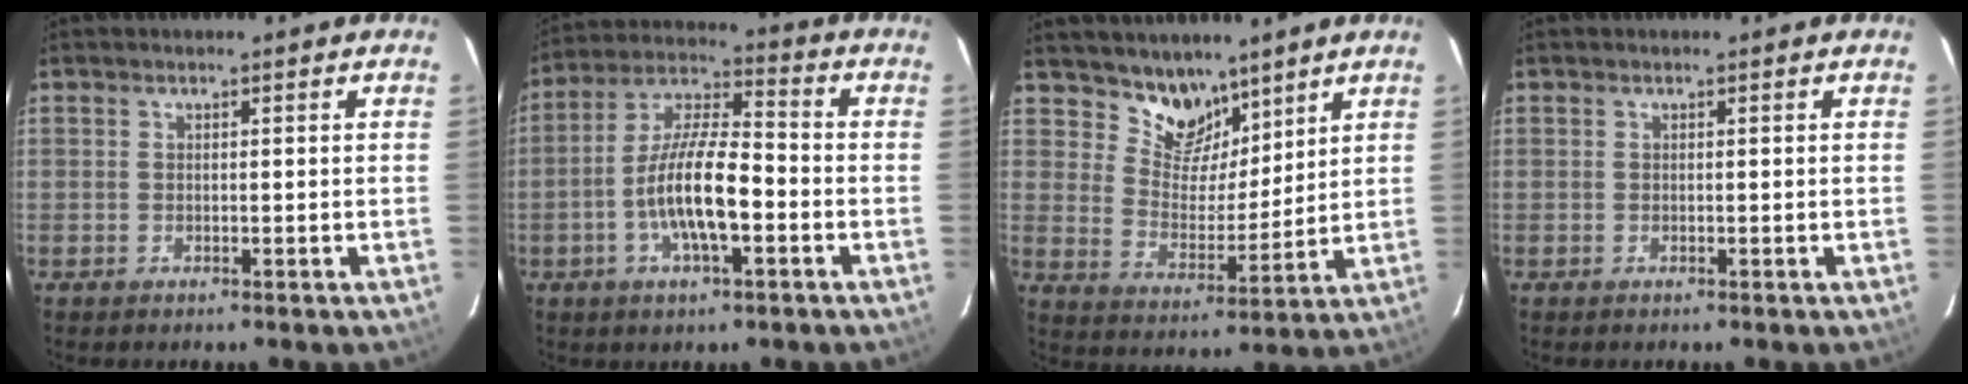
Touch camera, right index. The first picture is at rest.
{"total": 12.9, "force": [-3.9, 3.6, 11.8], "torque": [-0.235, 0.003, -0.075]}
{"total": 8.9, "force": [6.9, 4.9, 2.7], "torque": [-0.044, -0.009, 0.126]}
{"total": 0.0}